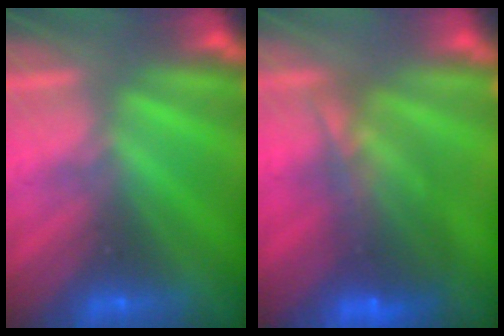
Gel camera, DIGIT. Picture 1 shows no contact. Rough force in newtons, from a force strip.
{"total": 7.7}